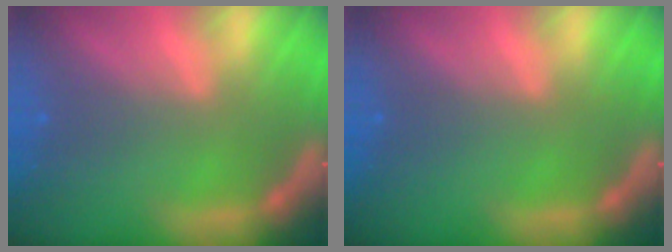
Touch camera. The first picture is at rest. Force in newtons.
{"total": 0.0}